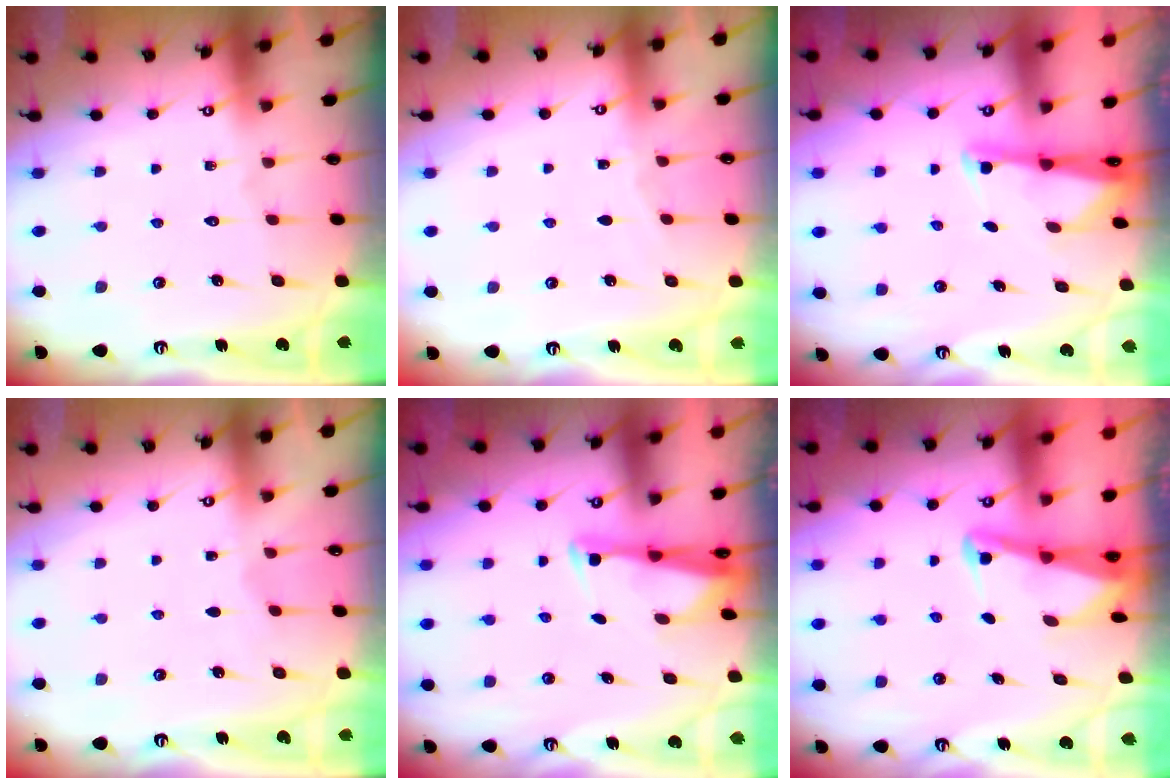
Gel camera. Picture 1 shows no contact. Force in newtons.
{"total": 2.5, "press": 2.5, "slide": 0.4}
{"total": 1.8, "press": 1.8, "slide": 0.4}
{"total": 2.0, "press": 2.0, "slide": 0.3}
{"total": 2.7, "press": 2.7, "slide": 0.6}
{"total": 2.5, "press": 2.5, "slide": 0.6}